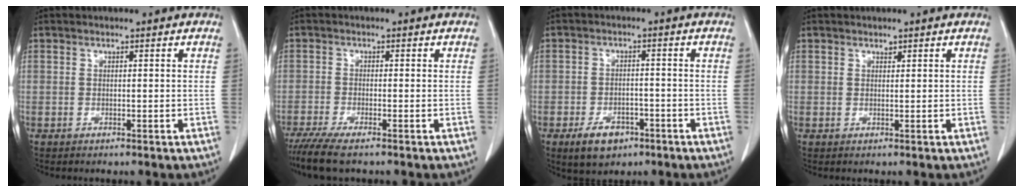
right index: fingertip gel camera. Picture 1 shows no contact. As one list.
[{"total": 6.0, "force": [-4.2, 1.5, 4.0], "torque": [-0.081, -0.013, -0.072]}, {"total": 7.0, "force": [-3.9, 4.2, 3.9], "torque": [-0.069, 0.001, -0.057]}, {"total": 1.0, "force": [0.7, 0.7, 0.4], "torque": [-0.008, 0.004, 0.014]}]